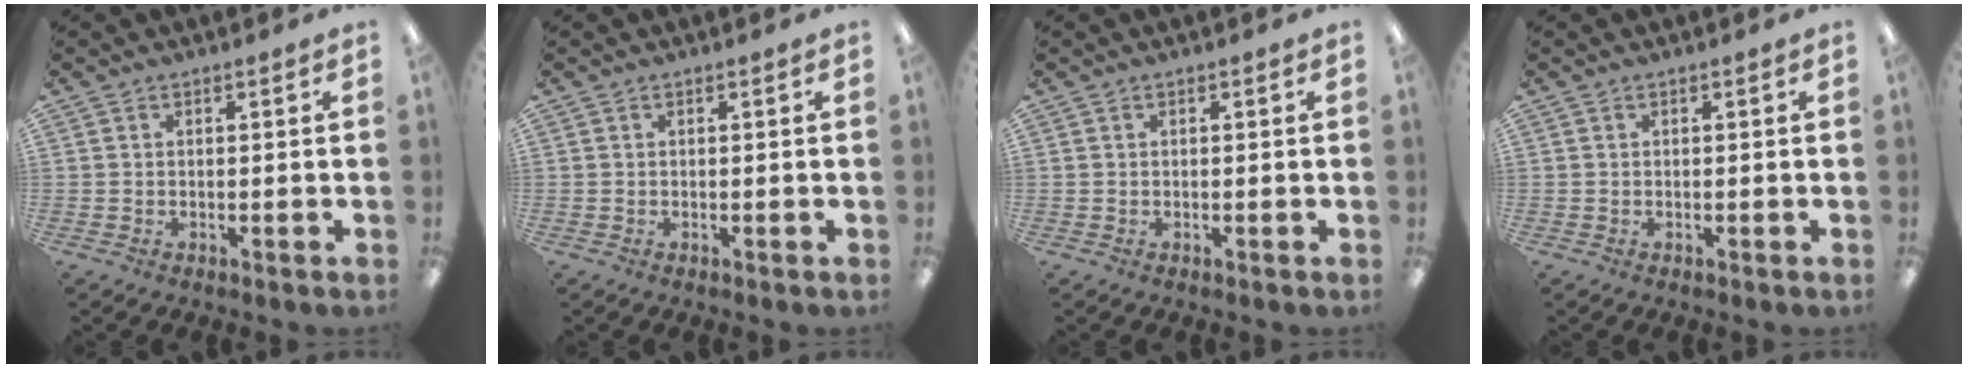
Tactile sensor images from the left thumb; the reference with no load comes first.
{"total": 0.0}
{"total": 0.0}
{"total": 0.0}